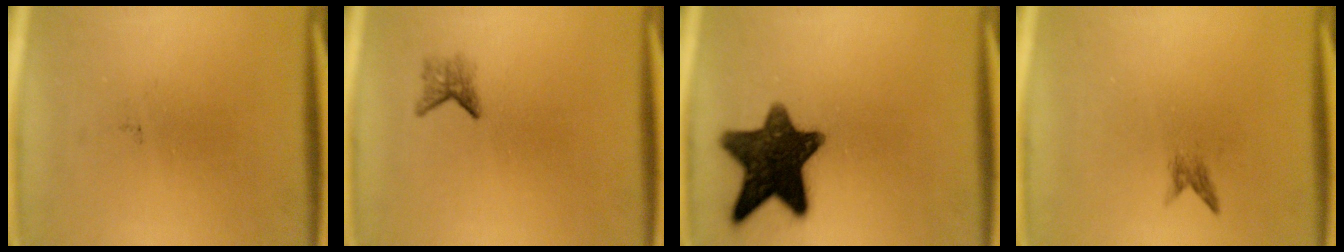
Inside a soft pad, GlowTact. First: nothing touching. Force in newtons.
{"total": 1.6}
{"total": 13.9}
{"total": 0.9}